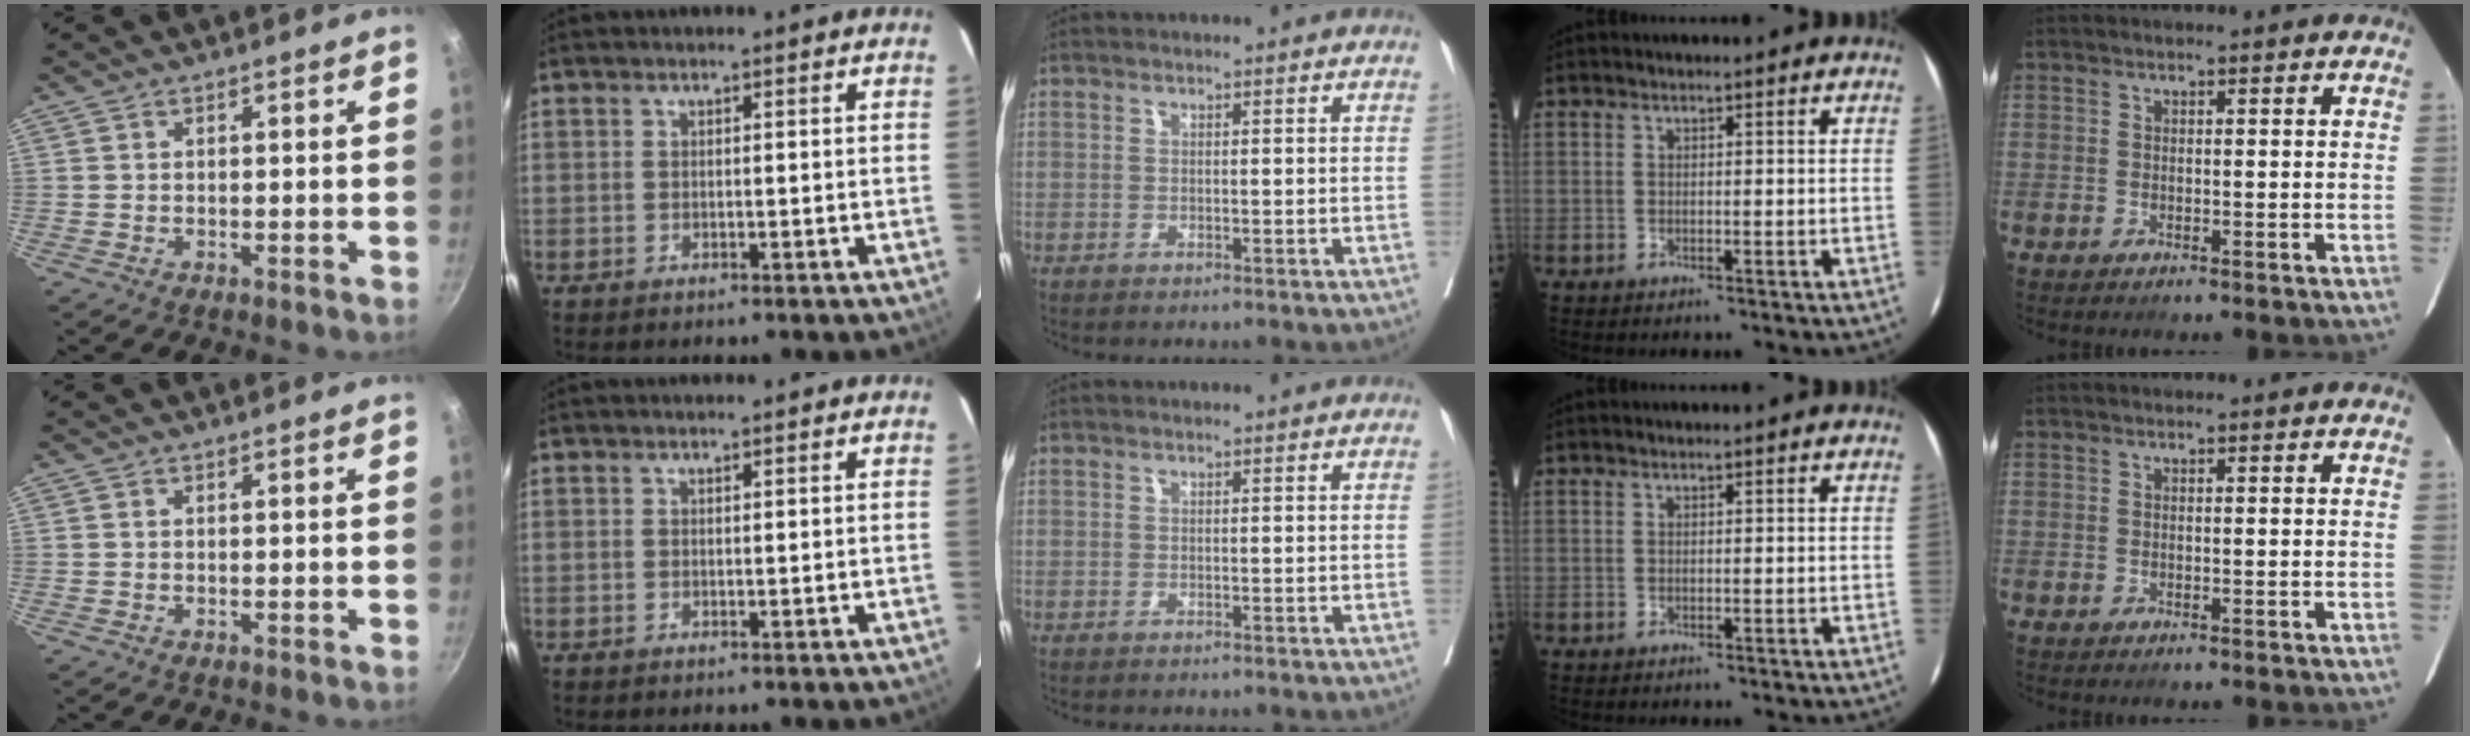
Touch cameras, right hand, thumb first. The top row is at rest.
{}